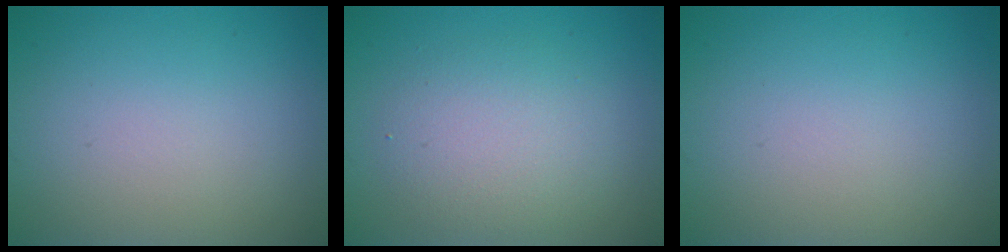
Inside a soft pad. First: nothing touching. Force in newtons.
{"total": 3.8, "press": 3.8, "slide": 0.2}
{"total": 0.0}